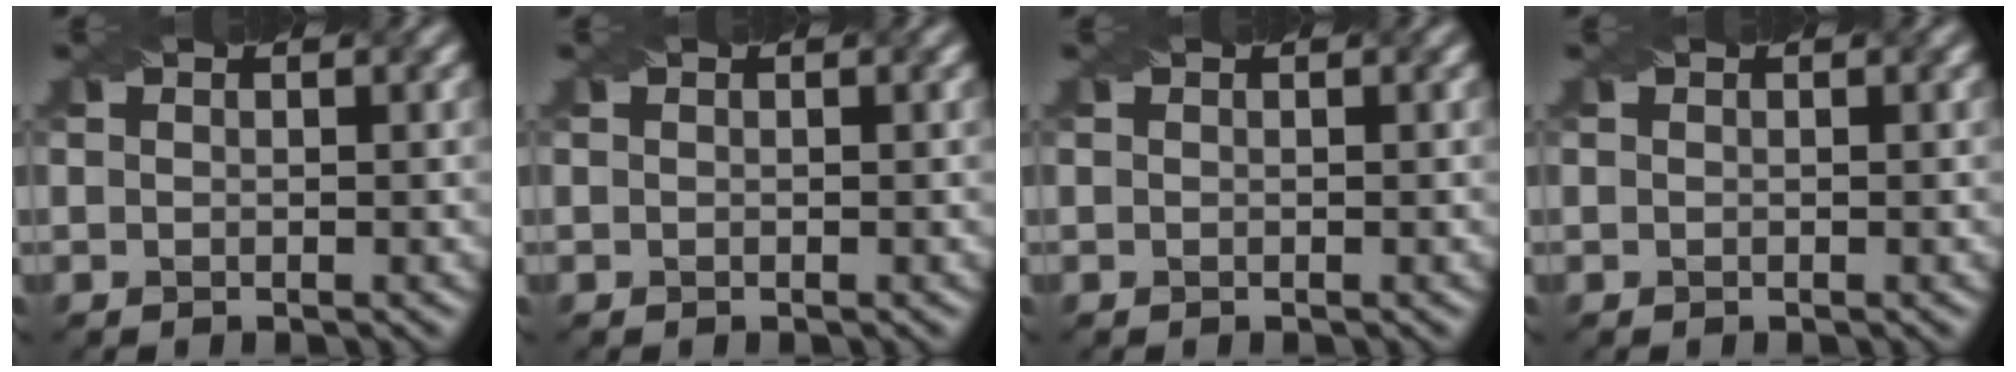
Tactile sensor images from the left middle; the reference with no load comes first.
{"total": 0.0}
{"total": 0.0}
{"total": 0.0}